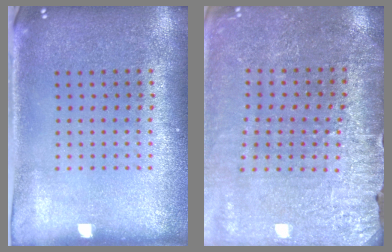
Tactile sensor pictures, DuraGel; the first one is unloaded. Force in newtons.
{"total": 3.0, "press": 3.0, "slide": 0.1}